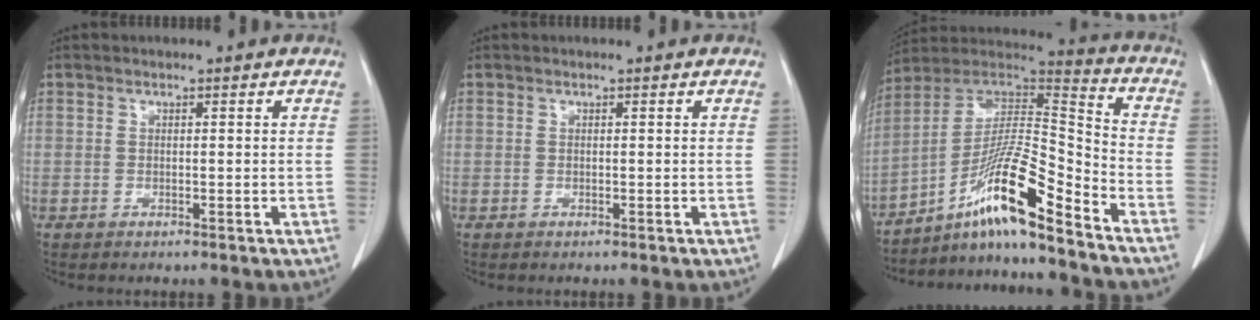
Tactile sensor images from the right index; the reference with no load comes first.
{"total": 0.0}
{"total": 15.1, "force": [-10.2, 0.2, 11.2], "torque": [-0.205, 0.016, -0.179]}